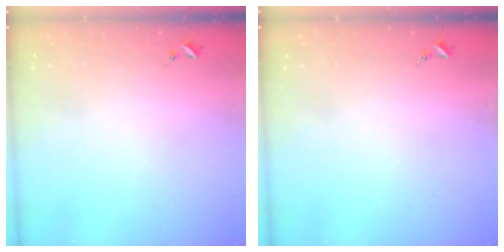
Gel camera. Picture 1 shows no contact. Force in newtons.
{"total": 0.0}